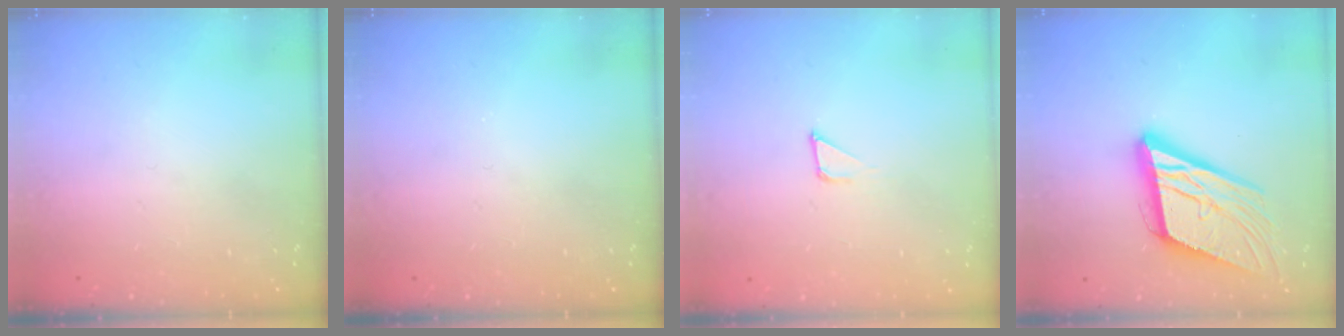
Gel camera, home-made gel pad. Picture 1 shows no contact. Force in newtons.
{"total": 0.0}
{"total": 1.3, "press": 1.3, "slide": 0.0}
{"total": 18.5, "press": 18.2, "slide": 3.6}